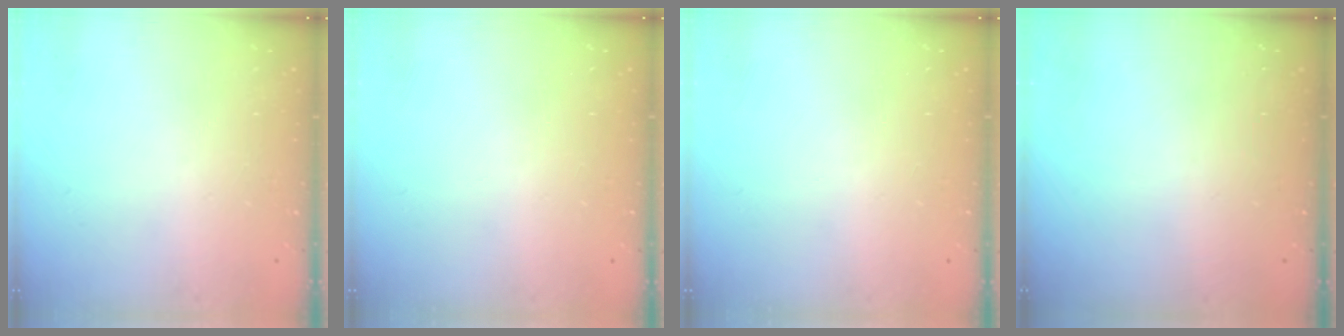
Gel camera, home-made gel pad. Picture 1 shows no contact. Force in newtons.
{"total": 0.0}
{"total": 0.0}
{"total": 0.0}